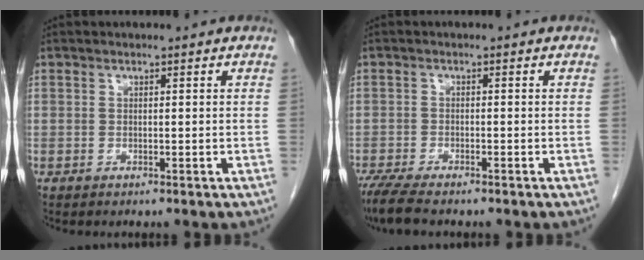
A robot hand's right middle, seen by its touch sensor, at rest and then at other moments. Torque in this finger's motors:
{"motor_torque": [0.55, -0.45, 0.03, 0.04]}